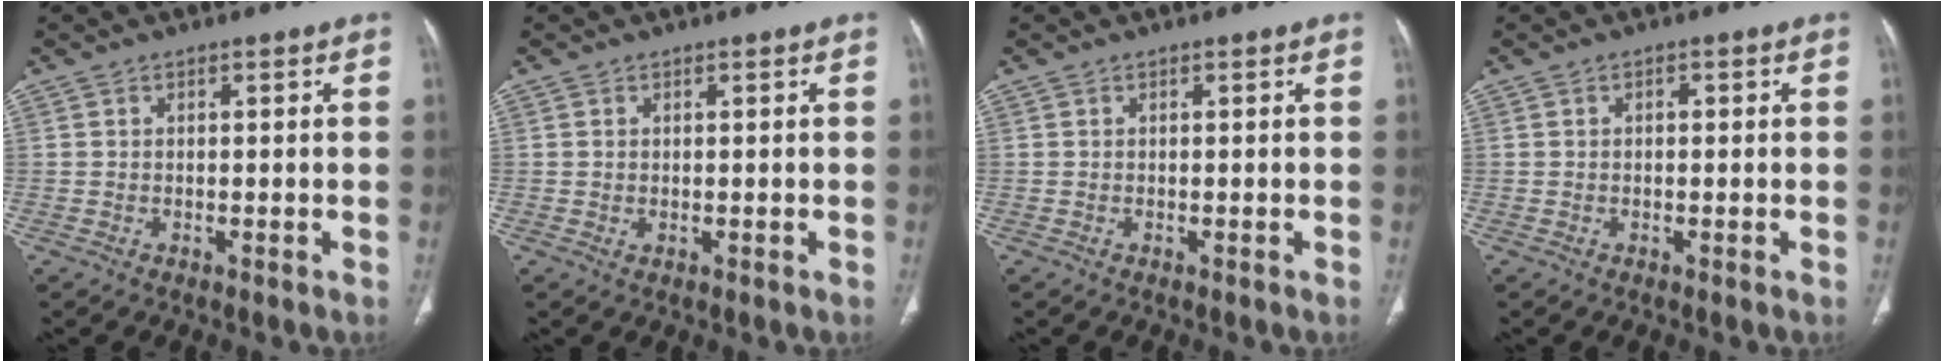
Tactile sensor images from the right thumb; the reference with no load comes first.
{"total": 0.5, "force": [0.1, 0.4, 0.4], "torque": [-0.009, -0.003, 0.002]}
{"total": 0.0}
{"total": 0.8, "force": [0.0, 0.5, 0.6], "torque": [-0.006, 0.005, 0.000]}